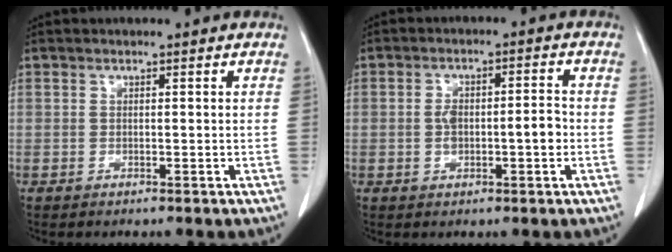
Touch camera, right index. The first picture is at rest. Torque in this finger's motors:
{"motor_torque": [1.05, -0.29, 0.46, 0.07]}